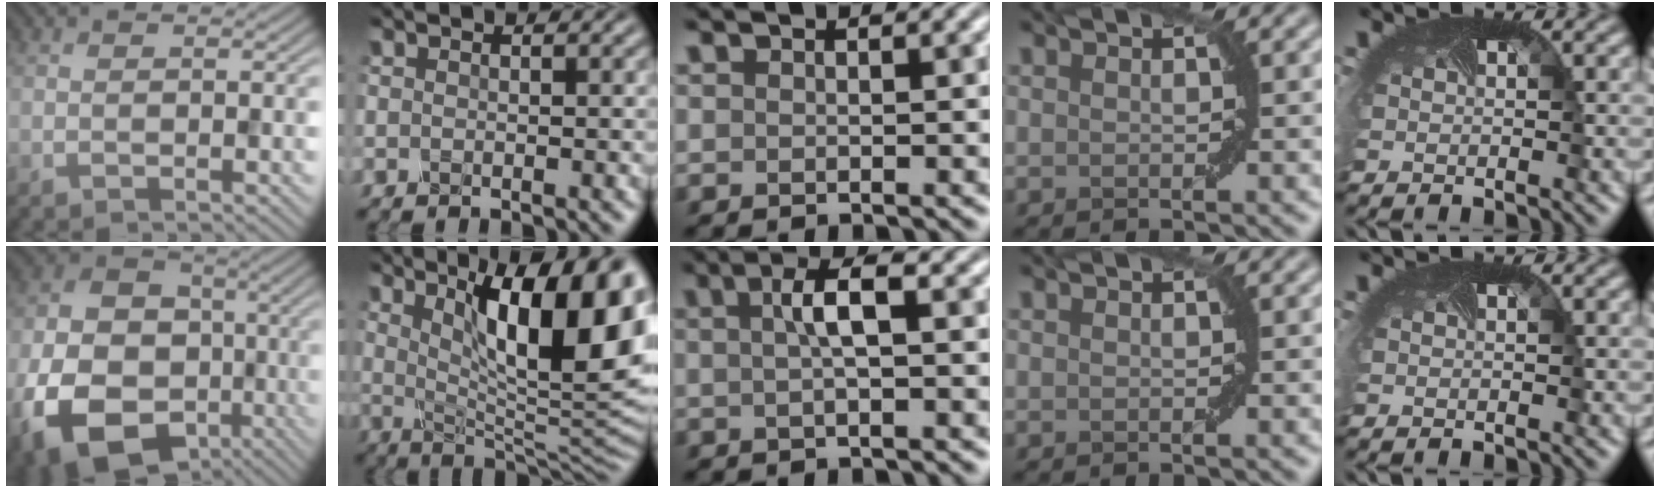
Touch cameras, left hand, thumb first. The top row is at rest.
{"thumb": {"total": 17.3, "force": [-6.4, 13.0, 9.4], "torque": [-0.219, -0.046, -0.114]}, "index": {"total": 15.2, "force": [5.2, 4.8, 13.5], "torque": [-0.176, -0.005, 0.087]}, "middle": {"total": 3.0, "force": [0.4, 0.6, 2.9], "torque": [-0.051, 0.012, 0.004]}}